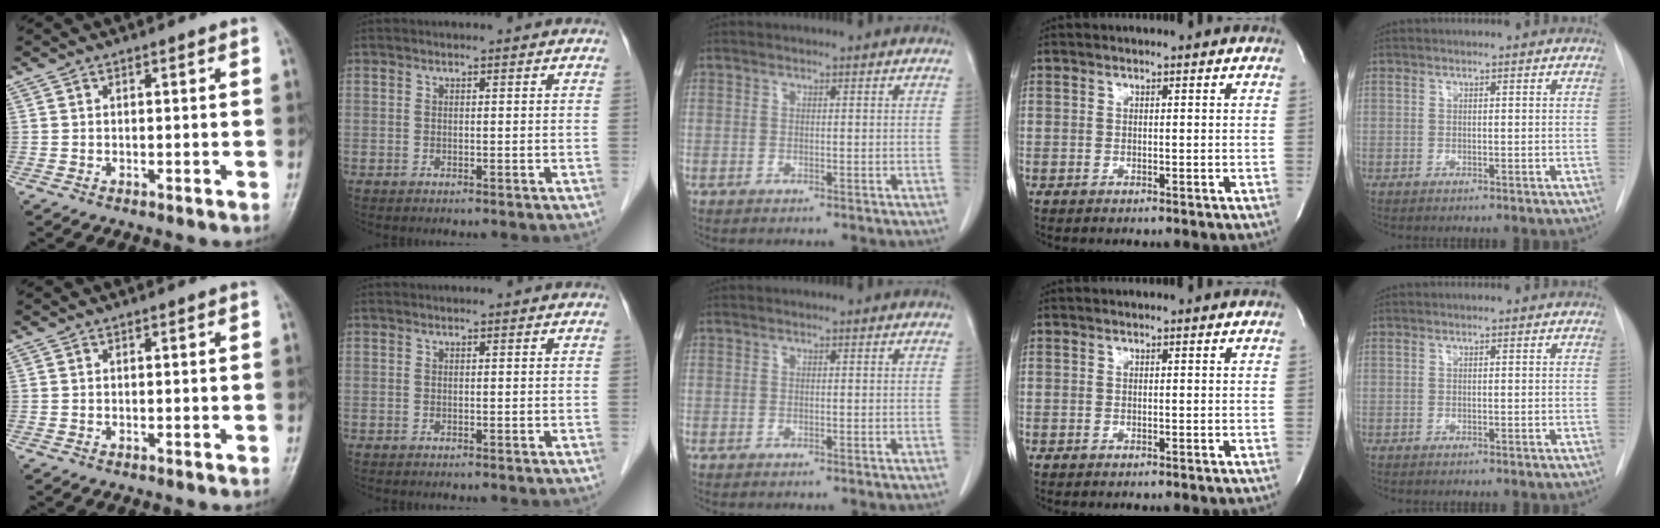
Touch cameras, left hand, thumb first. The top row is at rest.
{}